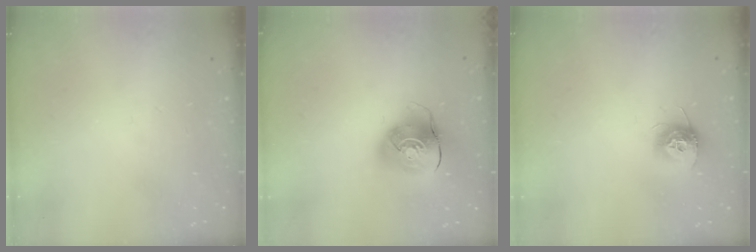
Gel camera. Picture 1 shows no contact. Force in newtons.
{"total": 9.7, "press": 9.6, "slide": 1.4}
{"total": 9.5, "press": 9.5, "slide": 0.4}